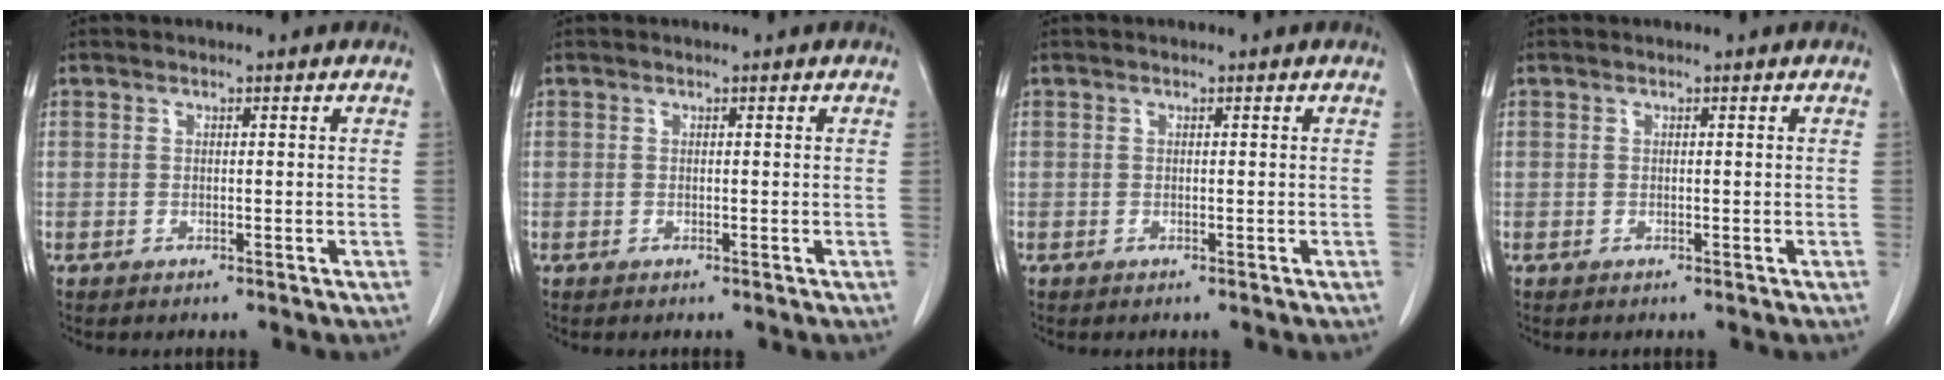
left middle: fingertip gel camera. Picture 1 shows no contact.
{"total": 0.0}
{"total": 0.0}
{"total": 0.0}